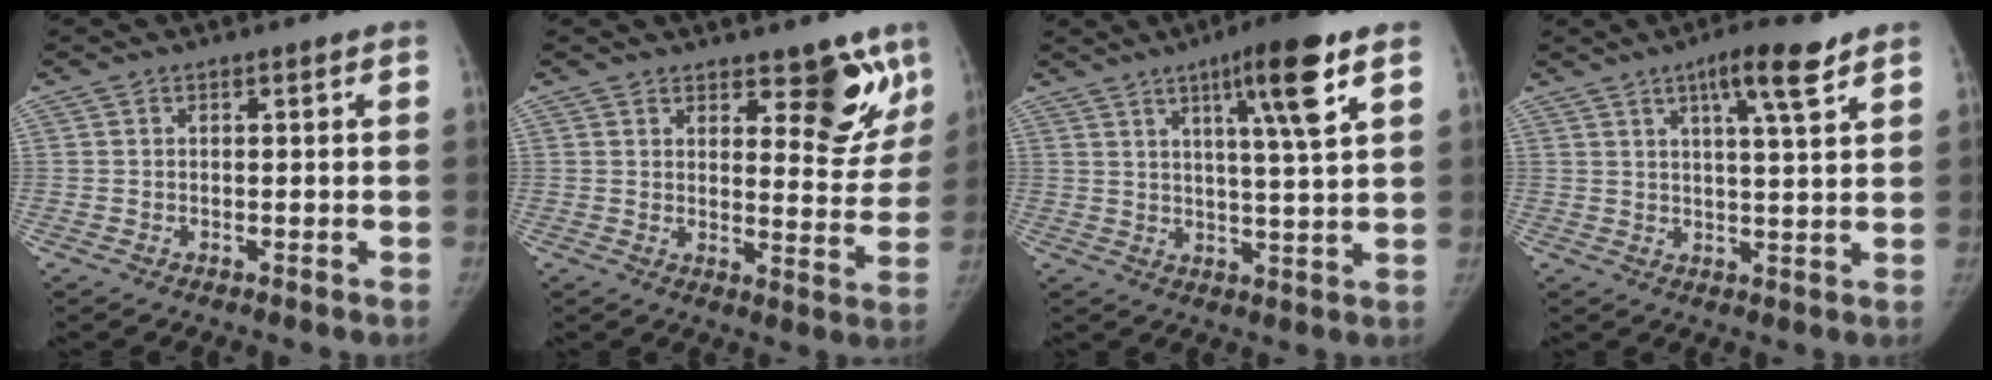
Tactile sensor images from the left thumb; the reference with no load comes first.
{"total": 9.8, "force": [6.5, 3.9, 6.2], "torque": [-0.032, -0.046, 0.091]}
{"total": 11.4, "force": [5.6, 0.7, 9.9], "torque": [-0.153, -0.025, 0.084]}
{"total": 7.9, "force": [4.7, 1.0, 6.3], "torque": [-0.099, -0.021, 0.076]}